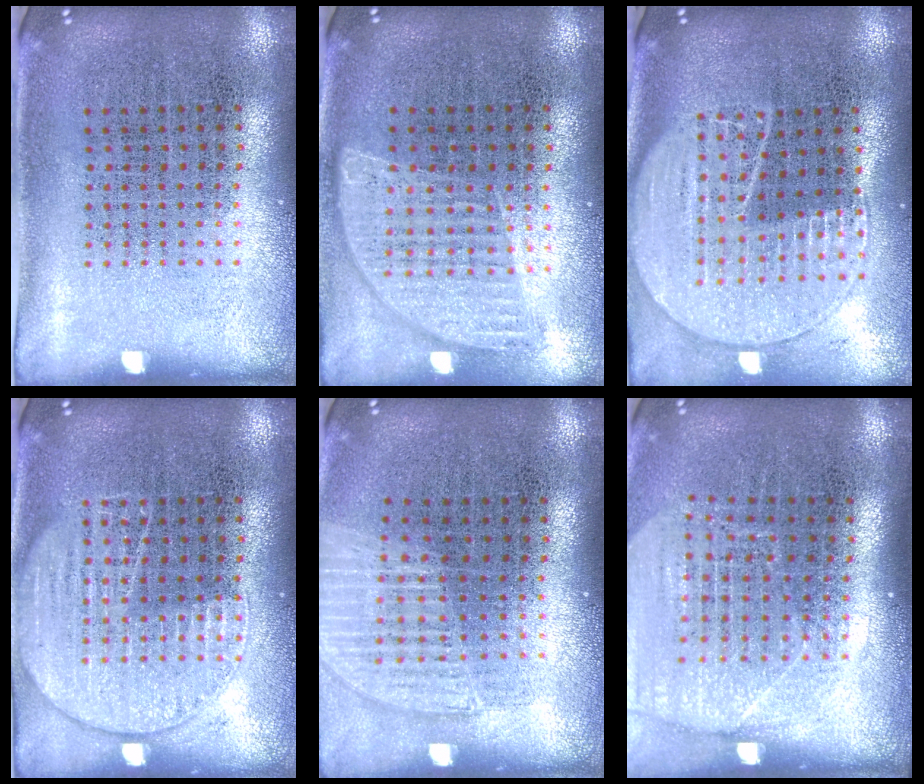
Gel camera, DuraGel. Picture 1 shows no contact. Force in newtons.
{"total": 0.9, "press": 0.9, "slide": 0.2}
{"total": 1.9, "press": 1.8, "slide": 0.8}
{"total": 2.4, "press": 2.4, "slide": 0.2}
{"total": 1.1, "press": 1.0, "slide": 0.3}
{"total": 1.8, "press": 1.6, "slide": 0.8}